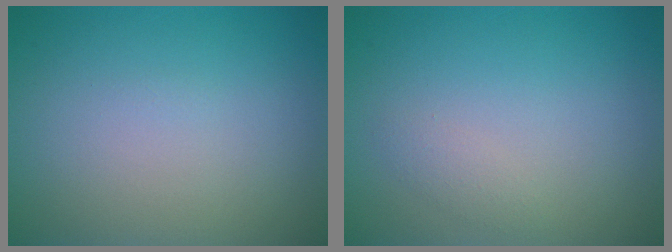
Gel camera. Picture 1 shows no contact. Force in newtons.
{"total": 0.9, "press": 0.9, "slide": 0.1}